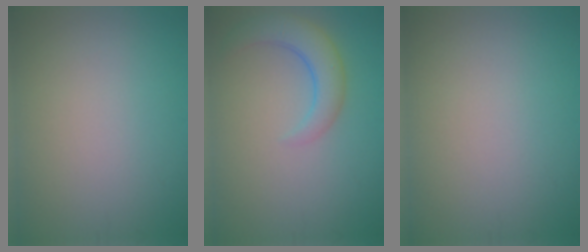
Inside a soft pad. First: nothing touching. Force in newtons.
{"total": 3.8, "press": 3.8, "slide": 0.4}
{"total": 0.0}